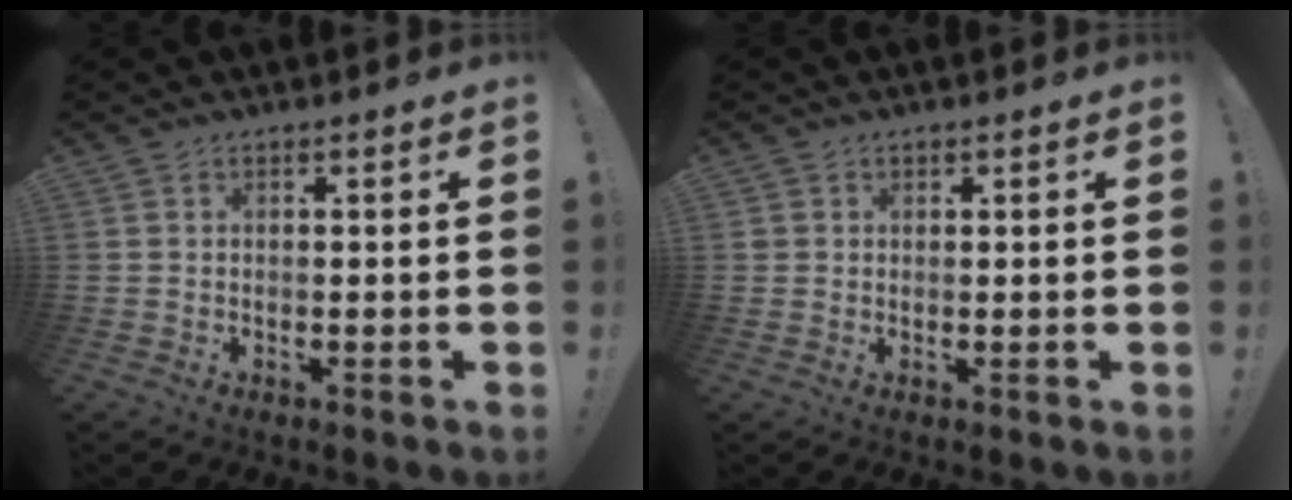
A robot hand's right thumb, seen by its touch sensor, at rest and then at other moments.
{"total": 1.4, "force": [0.7, 1.2, 0.2], "torque": [-0.004, 0.001, 0.014]}